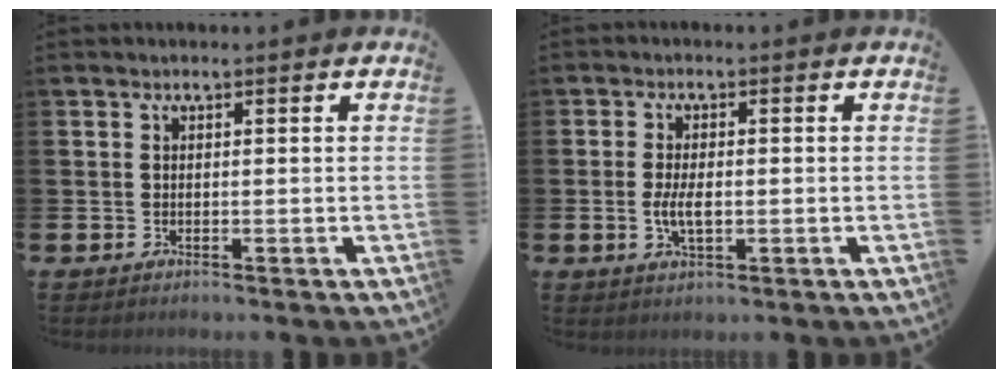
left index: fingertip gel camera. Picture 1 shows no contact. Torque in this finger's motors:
{"motor_torque": [0.83, 0.05, 0.46, 0.14]}